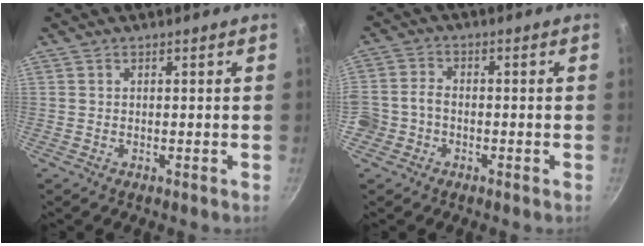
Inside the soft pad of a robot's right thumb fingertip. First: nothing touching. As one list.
[{"total": 4.9, "force": [-1.9, 4.0, 2.2], "torque": [-0.038, 0.029, -0.042]}]